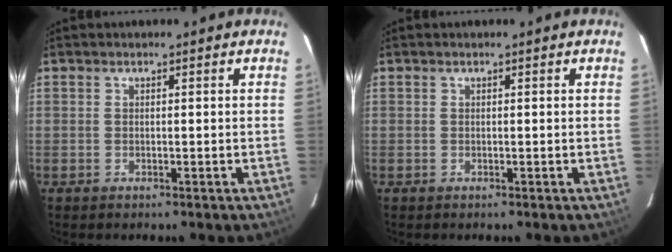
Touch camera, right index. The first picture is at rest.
{"total": 0.0}